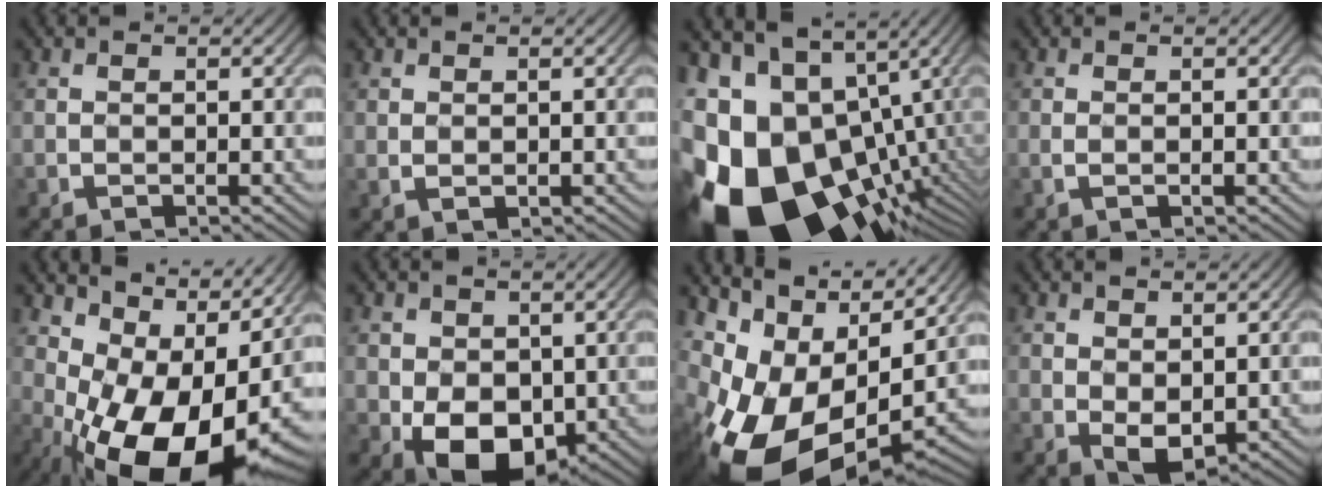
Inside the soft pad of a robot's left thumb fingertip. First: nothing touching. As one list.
[{"total": 1.0, "force": [0.6, 0.6, 0.5], "torque": [-0.014, -0.005, 0.013]}, {"total": 19.8, "force": [-7.9, 12.8, 12.9], "torque": [-0.274, -0.035, -0.130]}, {"total": 0.0}, {"total": 14.6, "force": [-2.1, 8.3, 11.8], "torque": [-0.144, -0.015, -0.017]}, {"total": 8.3, "force": [-1.7, 5.9, 5.5], "torque": [-0.122, -0.018, -0.034]}, {"total": 15.5, "force": [-4.2, 9.9, 11.2], "torque": [-0.216, -0.030, -0.062]}, {"total": 4.4, "force": [0.9, 2.9, 3.2], "torque": [-0.074, 0.002, 0.015]}]